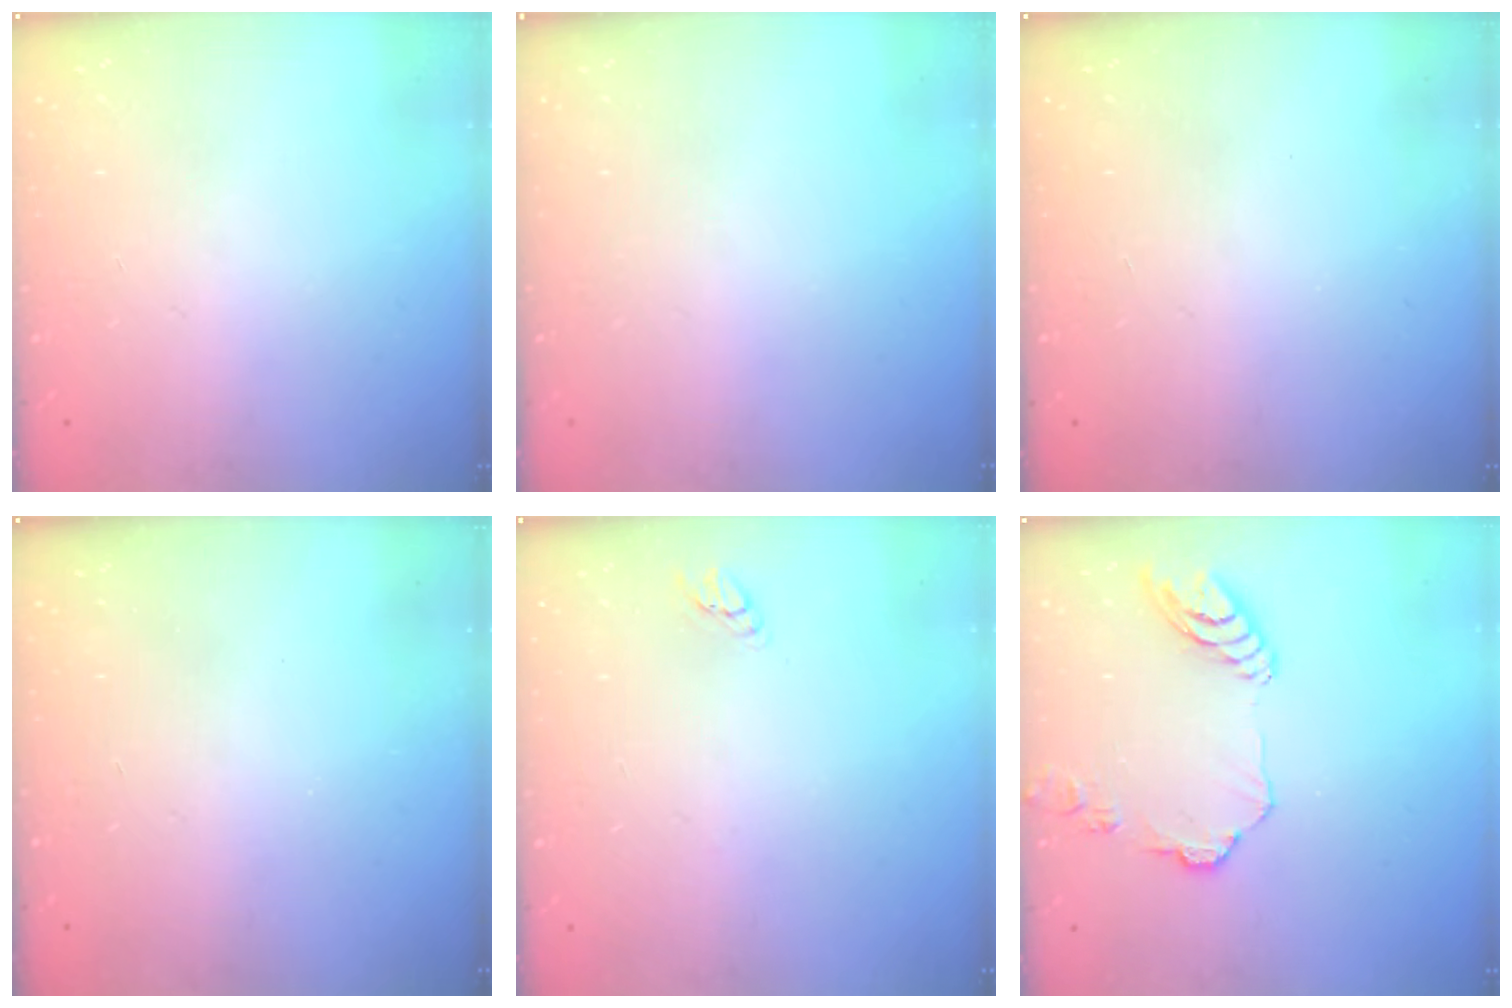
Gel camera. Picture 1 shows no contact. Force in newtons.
{"total": 0.0}
{"total": 0.0}
{"total": 0.0}
{"total": 2.9, "press": 2.9, "slide": 0.2}
{"total": 11.4, "press": 11.4, "slide": 0.9}